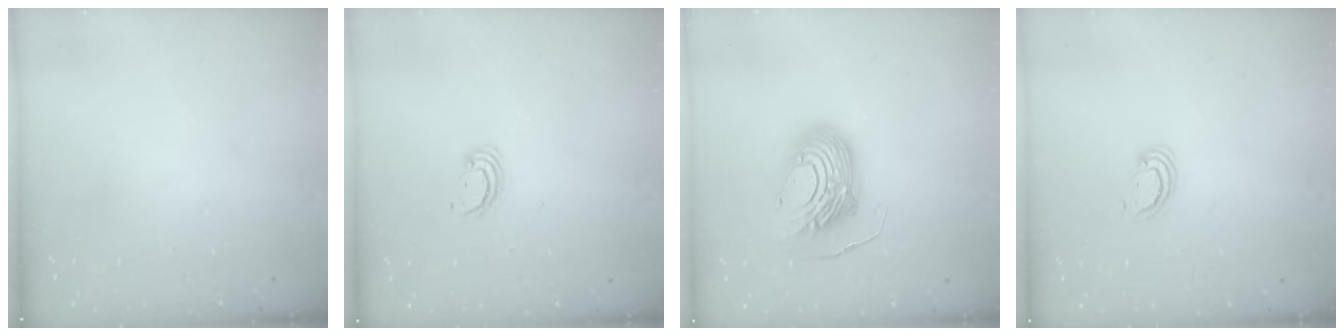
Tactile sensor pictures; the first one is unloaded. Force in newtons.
{"total": 2.6, "press": 2.6, "slide": 0.3}
{"total": 14.0, "press": 14.0, "slide": 1.1}
{"total": 2.6, "press": 2.5, "slide": 0.2}